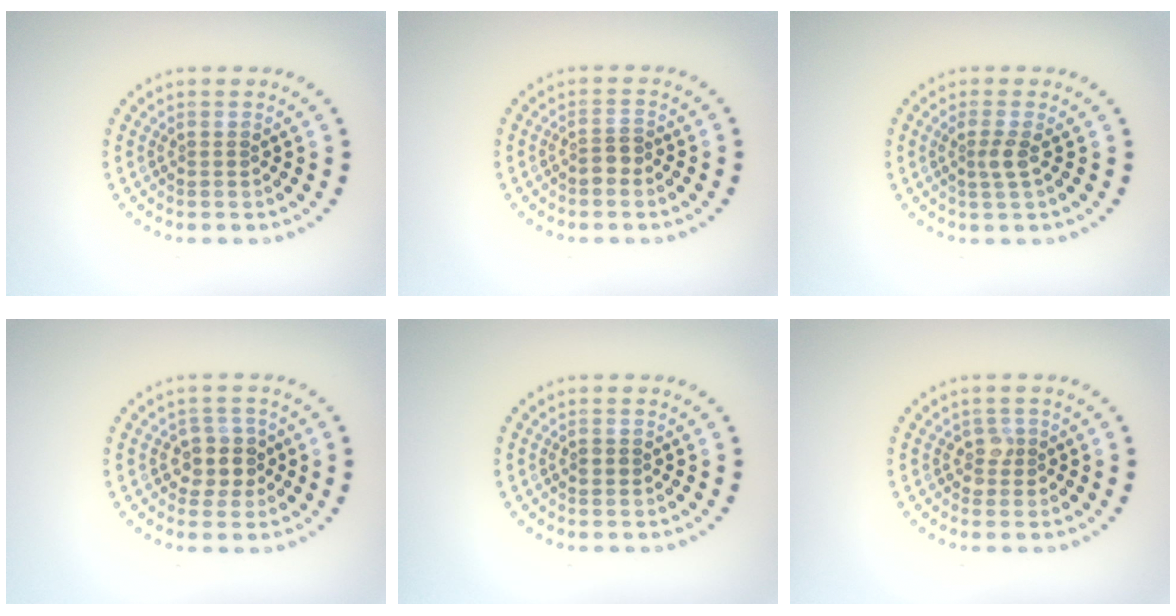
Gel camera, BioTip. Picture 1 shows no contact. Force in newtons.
{"total": 1.7, "press": 1.4, "slide": 0.9}
{"total": 1.6, "press": 1.2, "slide": 1.1}
{"total": 2.8, "press": 2.5, "slide": 1.3}
{"total": 0.9, "press": 0.9, "slide": 0.2}
{"total": 1.5, "press": 1.3, "slide": 0.9}